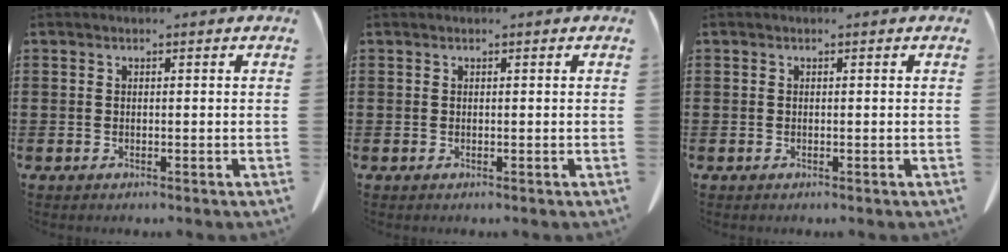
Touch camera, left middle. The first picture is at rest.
{"total": 0.0}
{"total": 0.0}